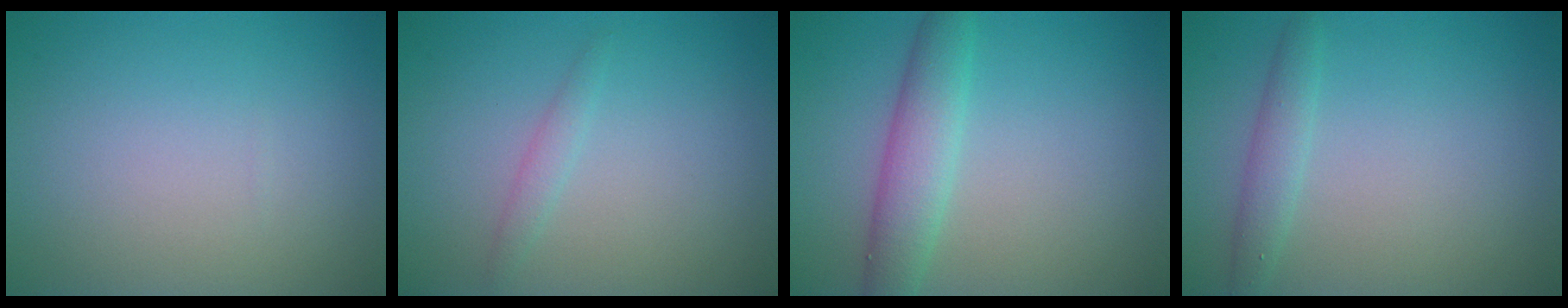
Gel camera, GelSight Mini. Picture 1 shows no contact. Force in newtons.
{"total": 1.1, "press": 1.1, "slide": 0.1}
{"total": 3.9, "press": 3.9, "slide": 0.1}
{"total": 1.8, "press": 1.8, "slide": 0.1}